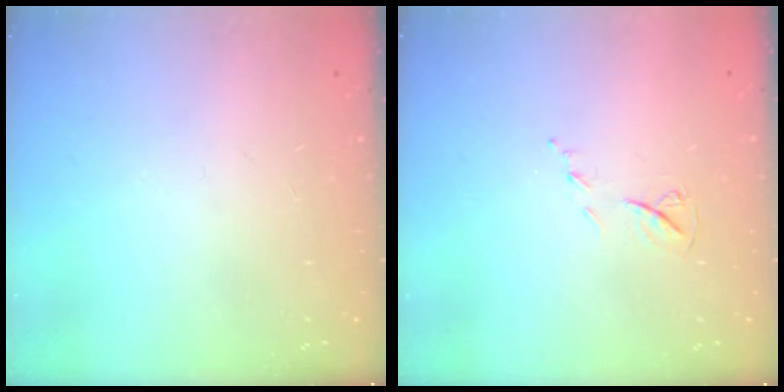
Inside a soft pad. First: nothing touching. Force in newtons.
{"total": 6.2, "press": 6.2, "slide": 0.7}